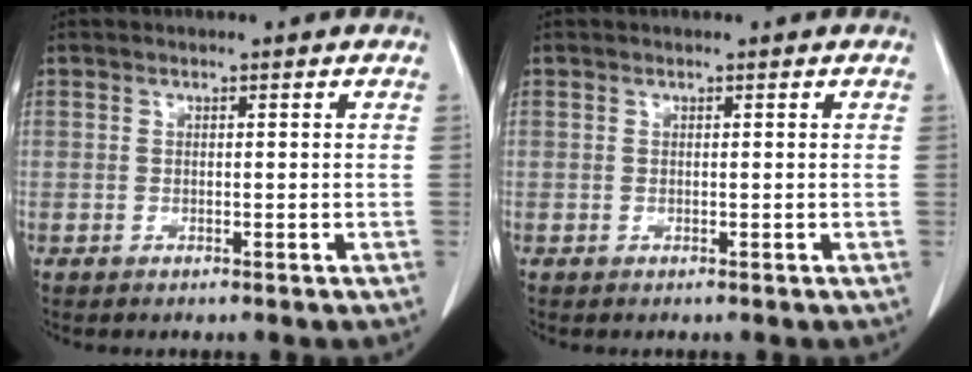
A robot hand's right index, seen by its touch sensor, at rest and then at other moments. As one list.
[{"total": 0.0}]